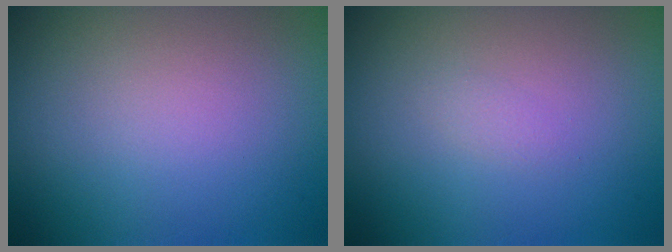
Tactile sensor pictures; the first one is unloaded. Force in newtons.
{"total": 0.7, "press": 0.7, "slide": 0.1}